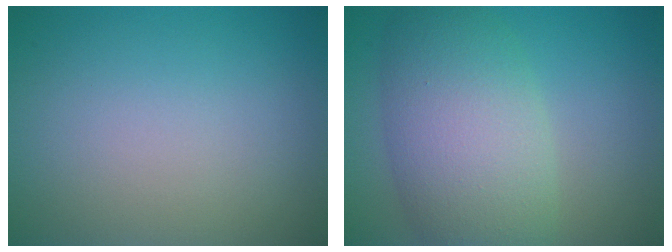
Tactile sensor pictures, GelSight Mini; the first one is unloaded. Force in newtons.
{"total": 8.4, "press": 8.4, "slide": 0.3}